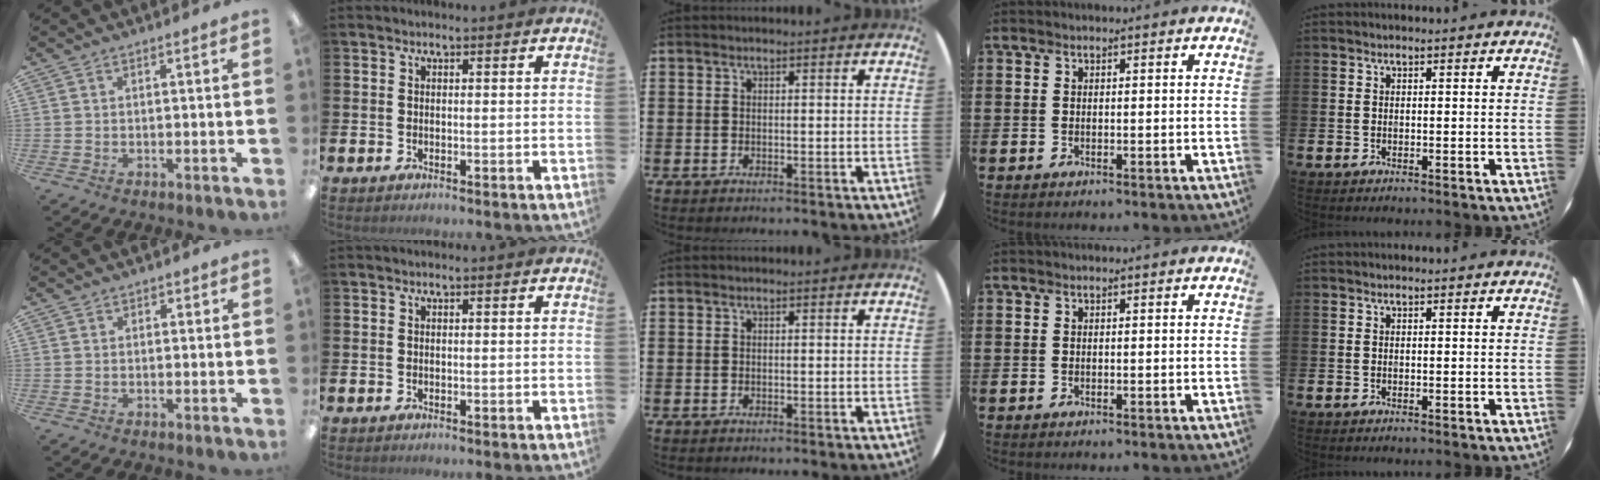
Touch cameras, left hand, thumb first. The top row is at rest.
{"thumb": {"total": 0.7, "force": [0.4, 0.6, 0.0], "torque": [0.000, 0.004, 0.007]}}